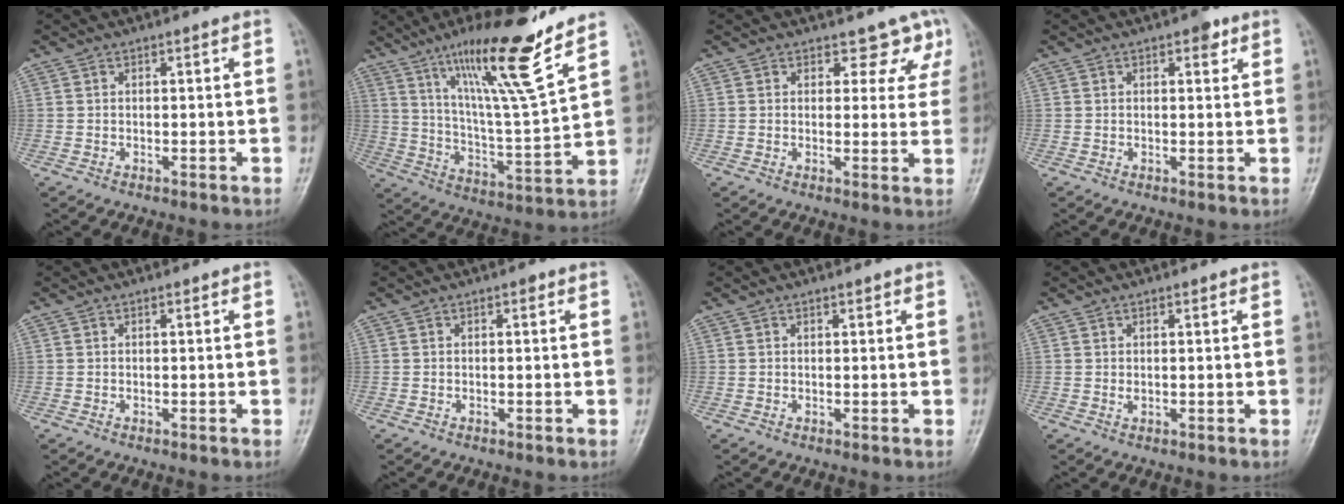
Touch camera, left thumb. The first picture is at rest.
{"total": 19.1, "force": [12.8, 1.5, 14.1], "torque": [-0.218, -0.075, 0.218]}
{"total": 5.4, "force": [4.2, 3.3, 0.9], "torque": [0.031, -0.024, 0.033]}
{"total": 2.3, "force": [1.3, 1.2, 1.5], "torque": [-0.008, -0.003, 0.014]}
{"total": 0.0}
{"total": 0.6, "force": [0.3, 0.4, 0.4], "torque": [0.000, 0.001, 0.000]}
{"total": 0.7, "force": [0.5, 0.3, 0.3], "torque": [-0.001, -0.003, 0.005]}
{"total": 1.0, "force": [0.5, 0.6, 0.6], "torque": [-0.007, -0.003, 0.008]}